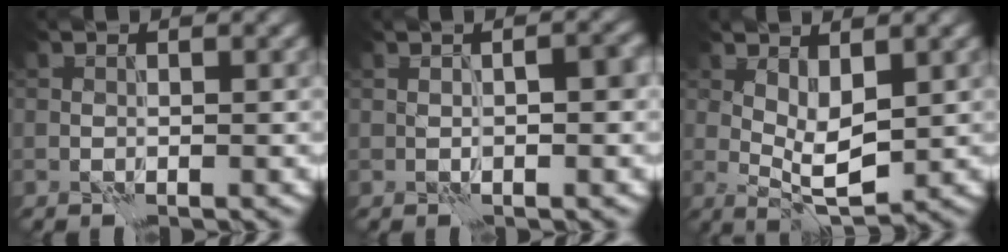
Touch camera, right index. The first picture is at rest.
{"total": 3.1, "force": [0.3, 1.4, 2.8], "torque": [-0.026, 0.004, 0.002]}
{"total": 4.0, "force": [0.8, 1.6, 3.6], "torque": [-0.069, -0.006, 0.017]}